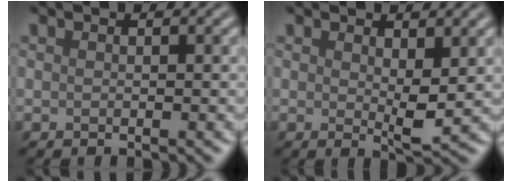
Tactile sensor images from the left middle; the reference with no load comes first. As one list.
[{"total": 2.5, "force": [0.7, 0.5, 2.3], "torque": [-0.043, -0.011, 0.016]}]